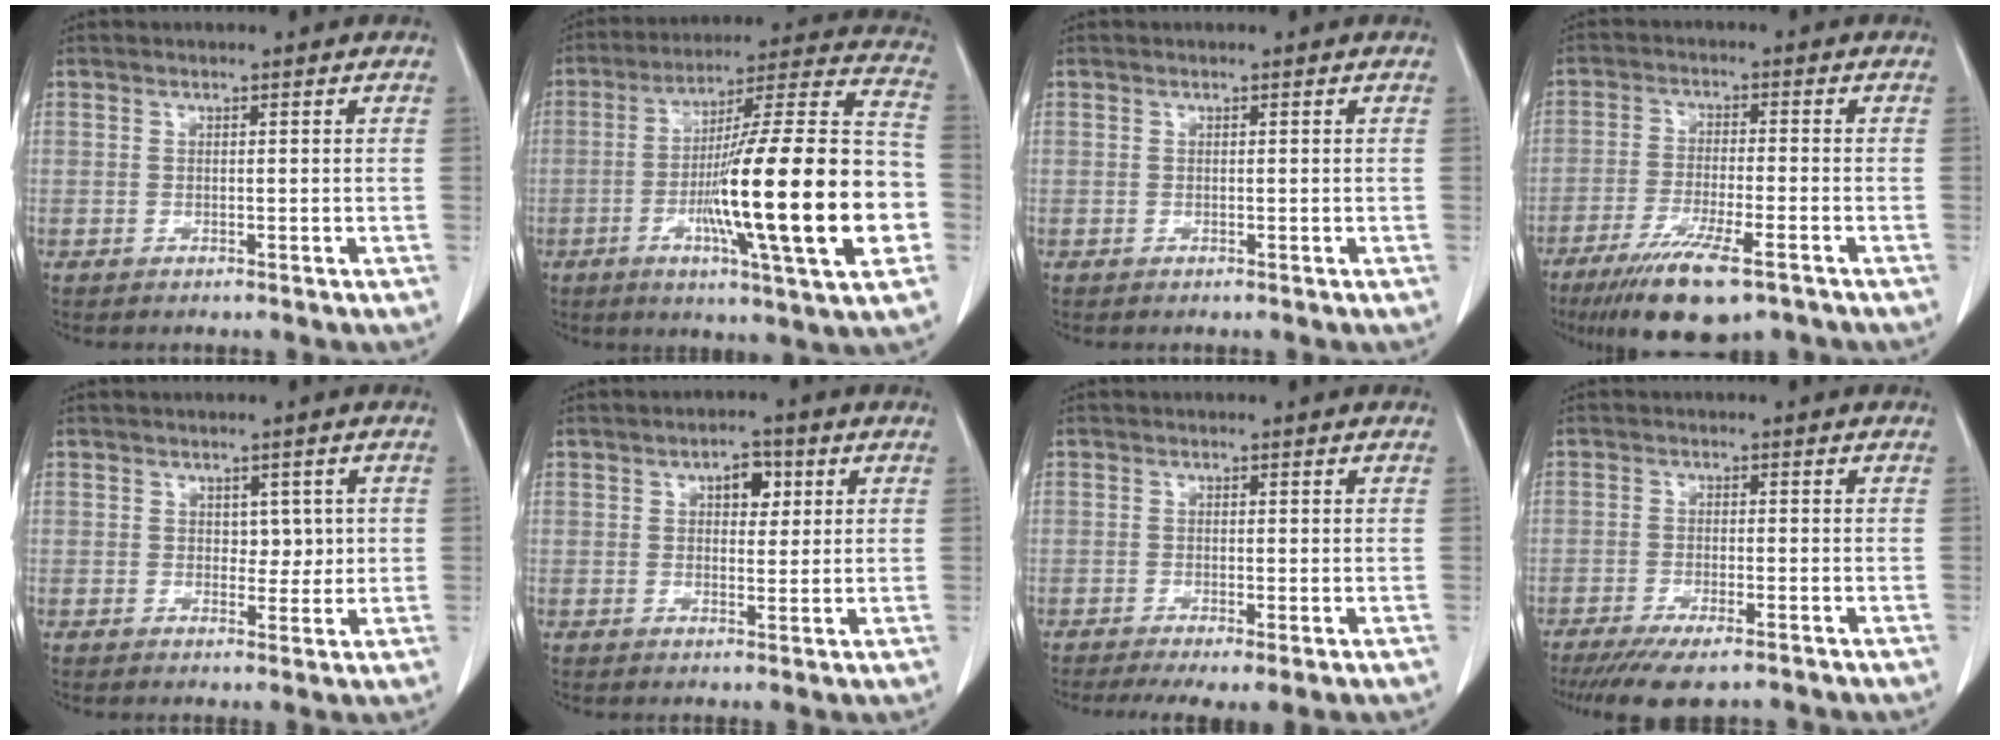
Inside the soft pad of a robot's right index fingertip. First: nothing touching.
{"total": 26.0, "force": [-5.7, 1.2, 25.4], "torque": [-0.353, -0.001, -0.098]}
{"total": 0.0}
{"total": 11.5, "force": [-7.6, 2.1, 8.4], "torque": [-0.142, -0.026, -0.120]}
{"total": 2.9, "force": [0.7, 1.9, 2.1], "torque": [-0.020, -0.001, 0.012]}
{"total": 4.3, "force": [1.7, 2.3, 3.2], "torque": [-0.045, 0.010, 0.025]}
{"total": 4.5, "force": [-2.5, 1.1, 3.6], "torque": [-0.058, -0.018, -0.041]}
{"total": 8.3, "force": [-6.3, 1.9, 5.0], "torque": [-0.072, -0.015, -0.097]}